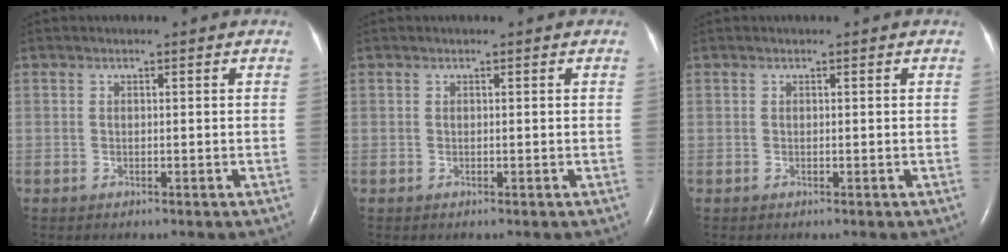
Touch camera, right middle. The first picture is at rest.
{"total": 0.0}
{"total": 0.0}